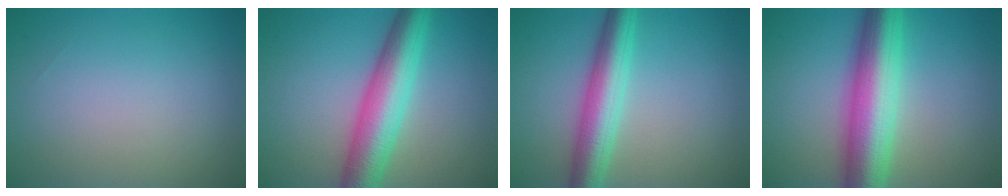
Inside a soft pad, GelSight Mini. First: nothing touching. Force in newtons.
{"total": 7.4, "press": 7.4, "slide": 0.0}
{"total": 5.7, "press": 5.7, "slide": 0.1}
{"total": 9.4, "press": 9.4, "slide": 0.2}